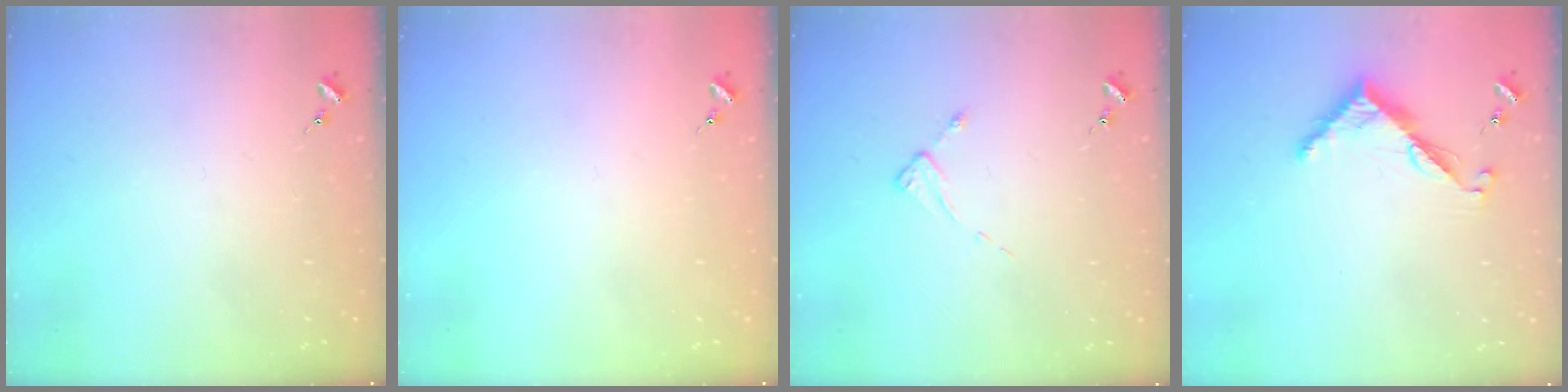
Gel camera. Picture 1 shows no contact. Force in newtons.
{"total": 0.0}
{"total": 2.3, "press": 2.3, "slide": 0.3}
{"total": 7.2, "press": 7.2, "slide": 0.3}